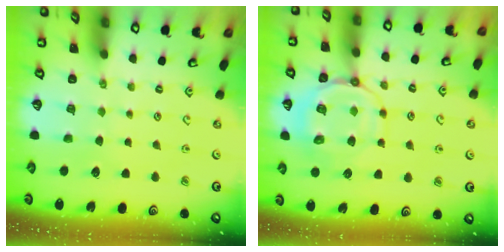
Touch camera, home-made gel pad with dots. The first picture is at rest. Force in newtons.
{"total": 11.3, "press": 11.2, "slide": 1.2}